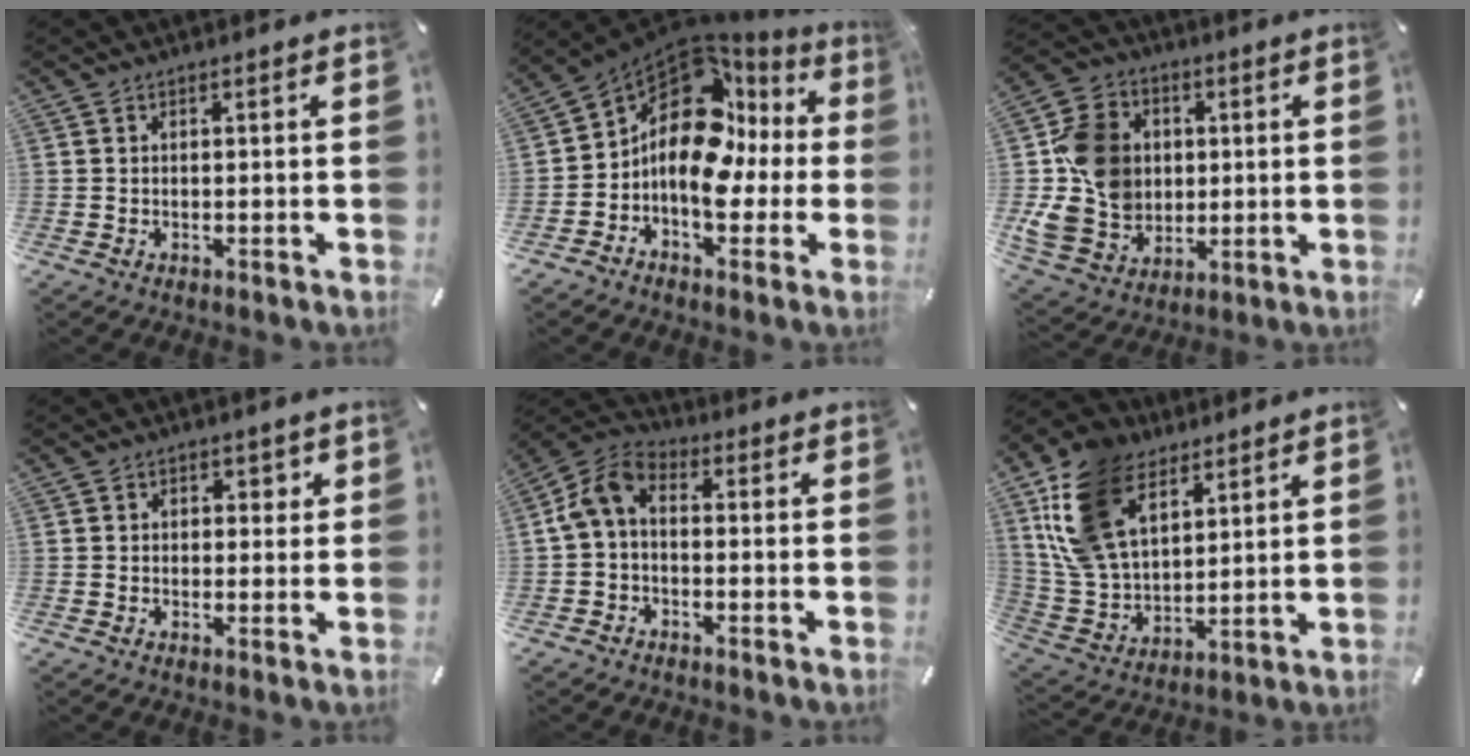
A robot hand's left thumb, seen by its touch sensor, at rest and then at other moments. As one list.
[{"total": 16.5, "force": [1.5, 11.2, 12.1], "torque": [-0.209, -0.026, 0.019]}, {"total": 14.7, "force": [1.0, 13.1, 6.8], "torque": [-0.141, 0.006, 0.026]}, {"total": 2.0, "force": [0.3, 1.9, 0.6], "torque": [0.009, -0.004, -0.003]}, {"total": 7.4, "force": [-0.9, 5.1, 5.4], "torque": [-0.130, -0.001, -0.022]}, {"total": 17.6, "force": [9.4, 11.4, 9.6], "torque": [-0.246, -0.034, 0.177]}]